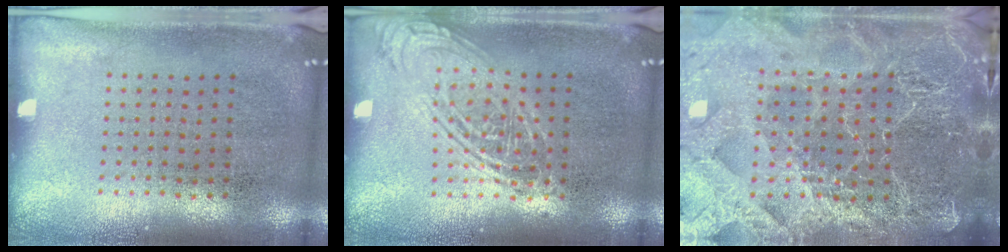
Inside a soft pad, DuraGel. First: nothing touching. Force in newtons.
{"total": 2.4, "press": 2.4, "slide": 0.2}
{"total": 4.9, "press": 4.4, "slide": 2.1}